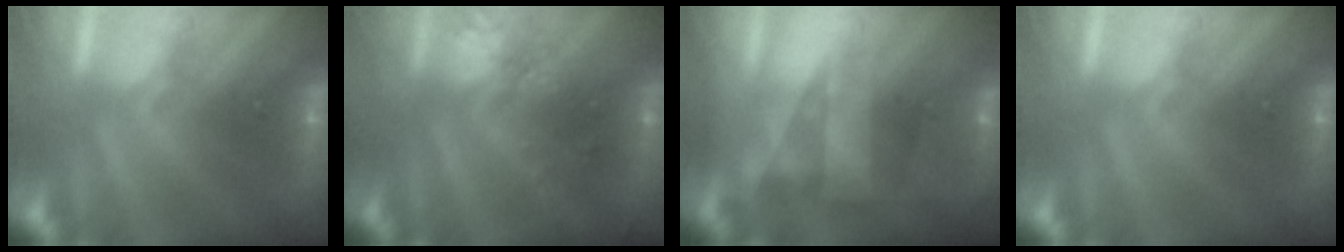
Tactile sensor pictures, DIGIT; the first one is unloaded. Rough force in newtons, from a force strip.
{"total": 2.4}
{"total": 4.8}
{"total": 0.0}